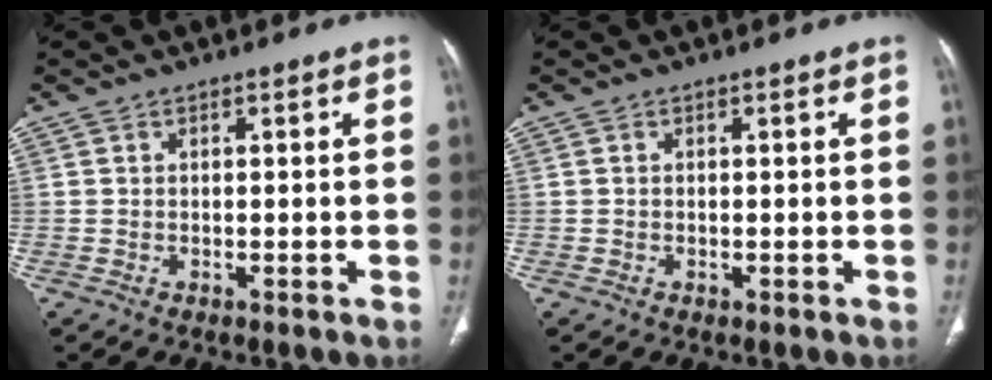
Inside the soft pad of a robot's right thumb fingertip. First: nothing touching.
{"total": 0.0}